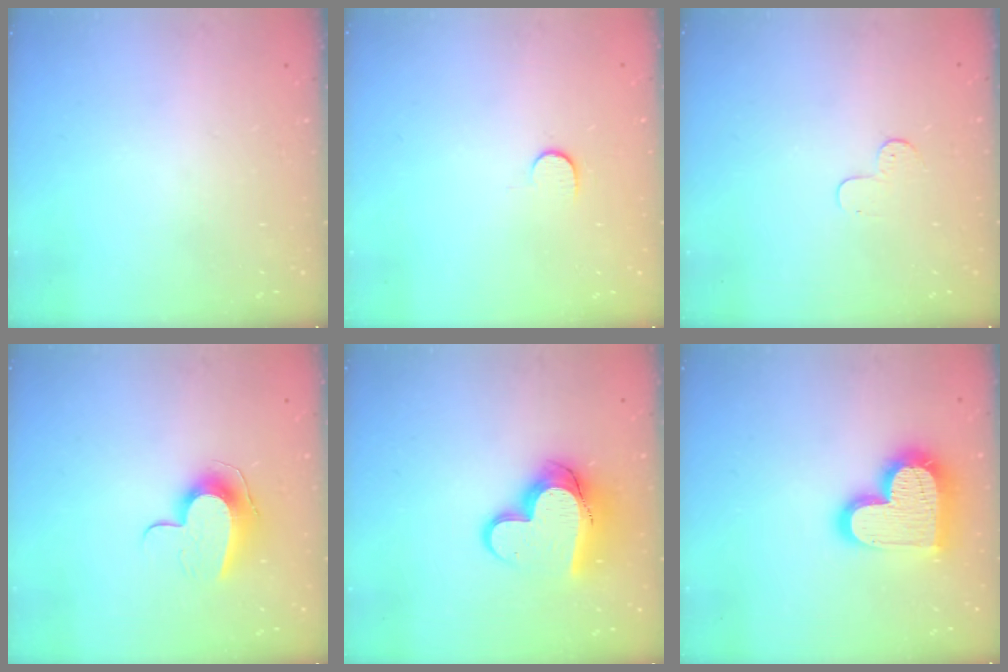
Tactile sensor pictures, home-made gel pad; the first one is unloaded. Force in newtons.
{"total": 5.3, "press": 5.2, "slide": 0.5}
{"total": 3.9, "press": 3.9, "slide": 0.4}
{"total": 10.1, "press": 10.1, "slide": 0.3}
{"total": 14.5, "press": 14.5, "slide": 1.2}
{"total": 19.8, "press": 19.7, "slide": 1.3}